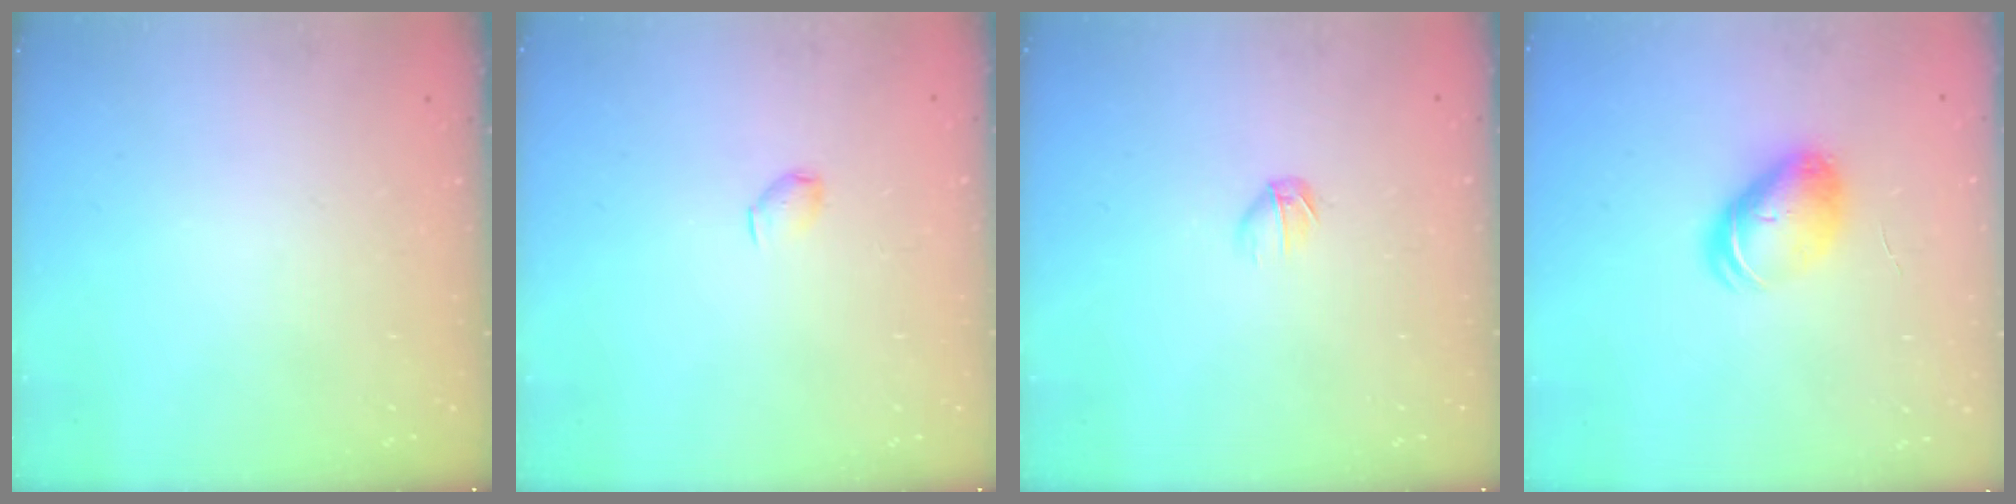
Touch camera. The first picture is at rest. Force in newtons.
{"total": 2.9, "press": 2.9, "slide": 0.5}
{"total": 4.2, "press": 4.0, "slide": 1.2}
{"total": 8.8, "press": 8.8, "slide": 0.4}